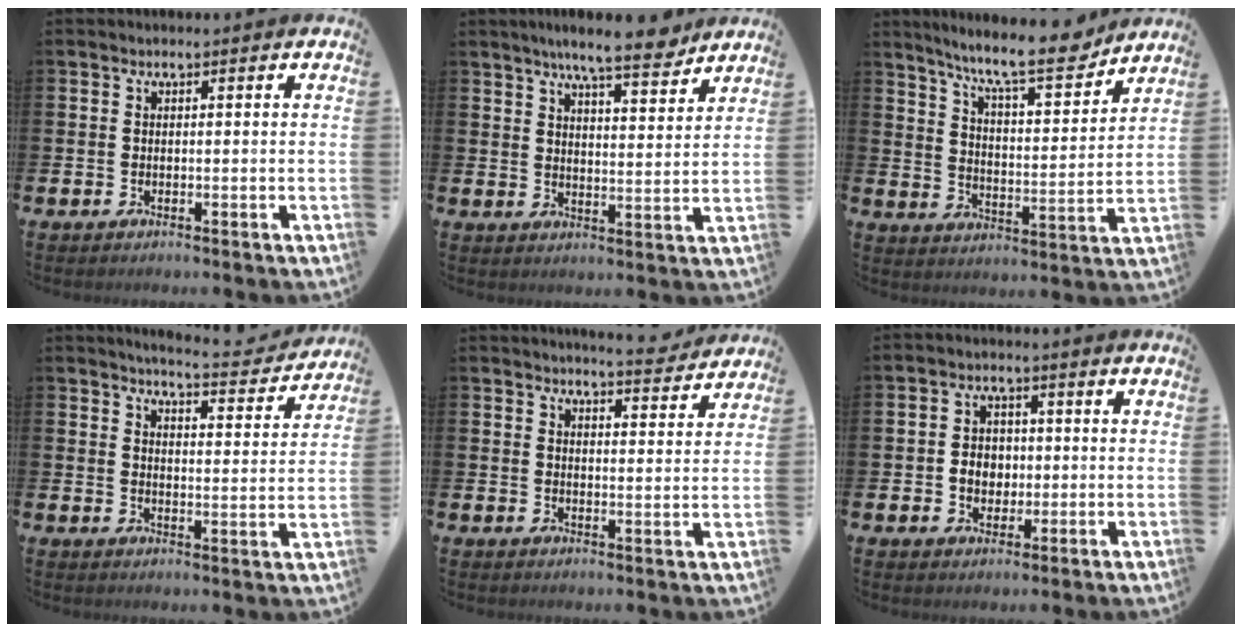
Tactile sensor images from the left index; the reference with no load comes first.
{"total": 8.1, "force": [7.3, 0.9, 3.4], "torque": [-0.065, -0.035, 0.126]}
{"total": 10.8, "force": [9.5, 1.3, 5.0], "torque": [-0.106, -0.058, 0.159]}
{"total": 5.3, "force": [5.2, 0.2, 1.0], "torque": [-0.027, -0.039, 0.086]}
{"total": 4.9, "force": [4.9, 0.1, 0.6], "torque": [-0.006, -0.034, 0.084]}
{"total": 3.5, "force": [-0.3, 3.0, 1.8], "torque": [-0.025, 0.003, -0.015]}